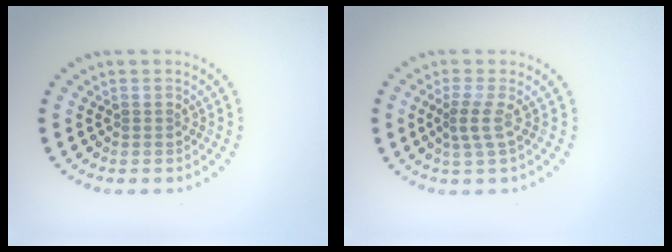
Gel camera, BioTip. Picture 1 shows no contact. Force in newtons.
{"total": 1.6, "press": 1.2, "slide": 1.1}